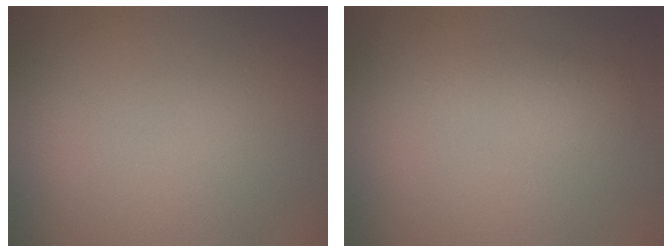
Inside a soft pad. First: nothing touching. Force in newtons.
{"total": 2.2, "press": 2.2, "slide": 0.0}